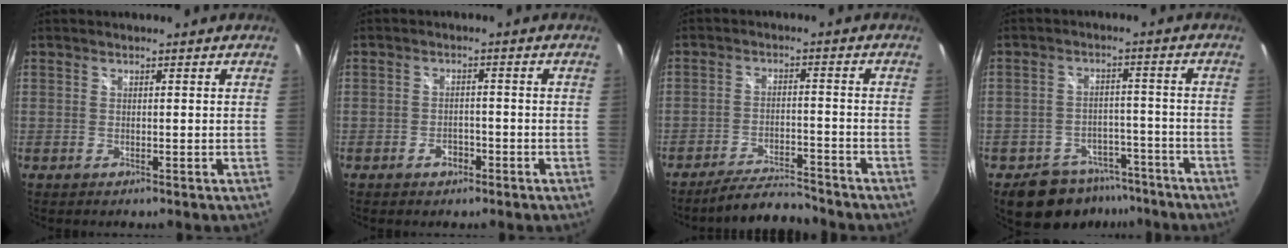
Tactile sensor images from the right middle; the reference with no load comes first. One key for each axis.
{"total": 2.3, "fx": -1.4, "fy": 1.6, "fz": 0.9, "tx": -0.020, "ty": 0.004, "tz": -0.020}
{"total": 8.2, "fx": -7.8, "fy": 0.7, "fz": 2.2, "tx": -0.064, "ty": 0.000, "tz": -0.125}
{"total": 10.4, "fx": -7.7, "fy": 6.4, "fz": 3.1, "tx": -0.074, "ty": 0.016, "tz": -0.097}